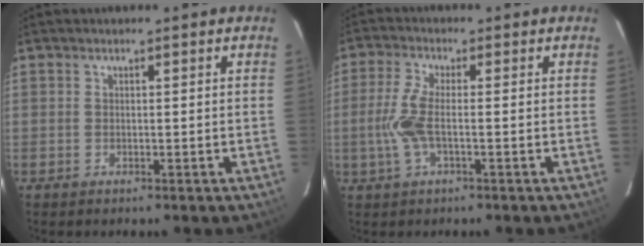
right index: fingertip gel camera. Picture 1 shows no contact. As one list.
[{"total": 6.5, "force": [-1.2, 1.5, 6.2], "torque": [-0.141, -0.001, -0.025]}]